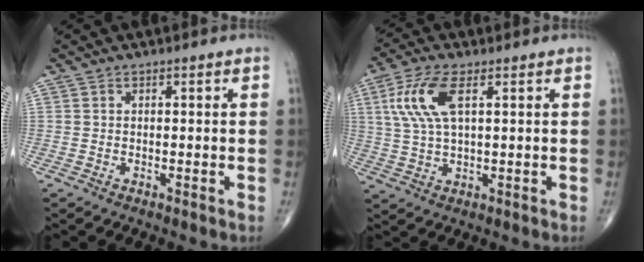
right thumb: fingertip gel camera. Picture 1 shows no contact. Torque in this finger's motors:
{"motor_torque": [-0.42, 0.63, 1.39, 0.50, 0.06]}